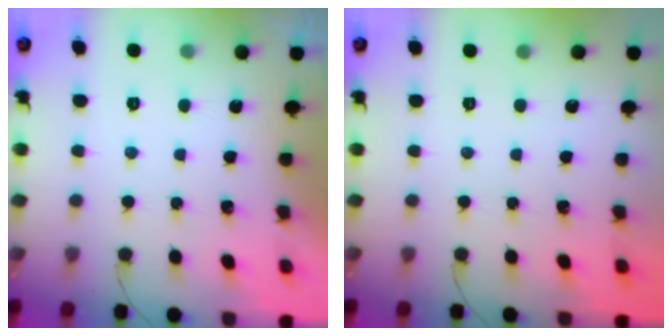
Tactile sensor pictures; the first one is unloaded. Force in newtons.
{"total": 0.0}